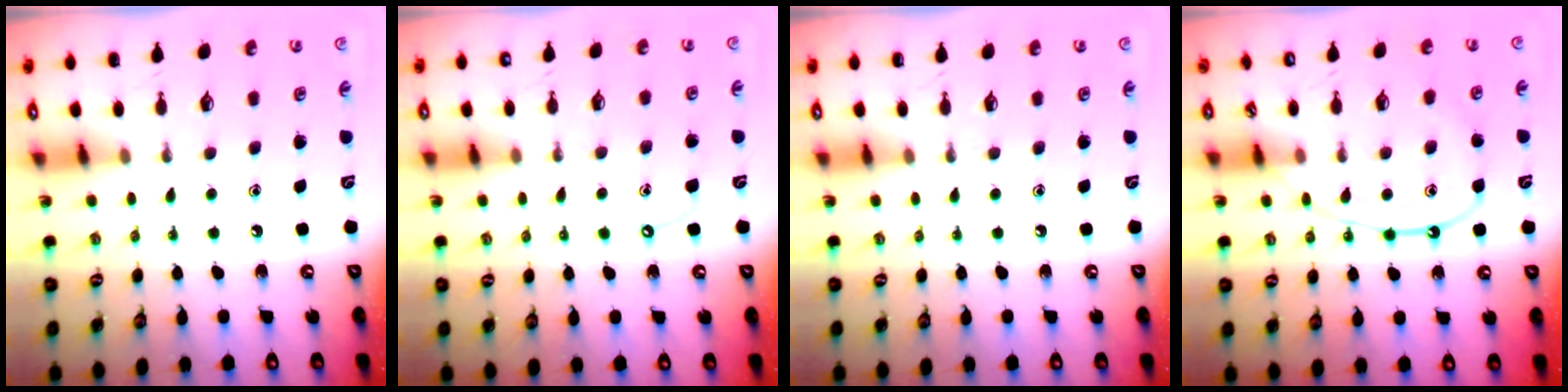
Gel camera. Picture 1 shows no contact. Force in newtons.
{"total": 4.3, "press": 4.3, "slide": 0.5}
{"total": 0.0}
{"total": 11.6, "press": 11.5, "slide": 1.2}